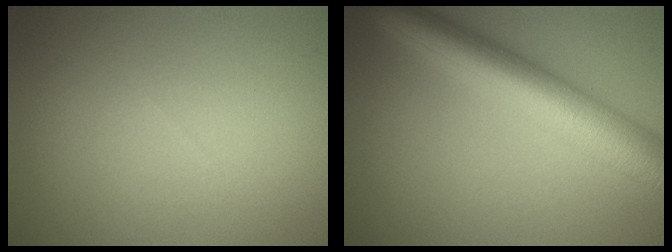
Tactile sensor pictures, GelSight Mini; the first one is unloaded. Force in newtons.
{"total": 7.5, "press": 7.5, "slide": 0.1}